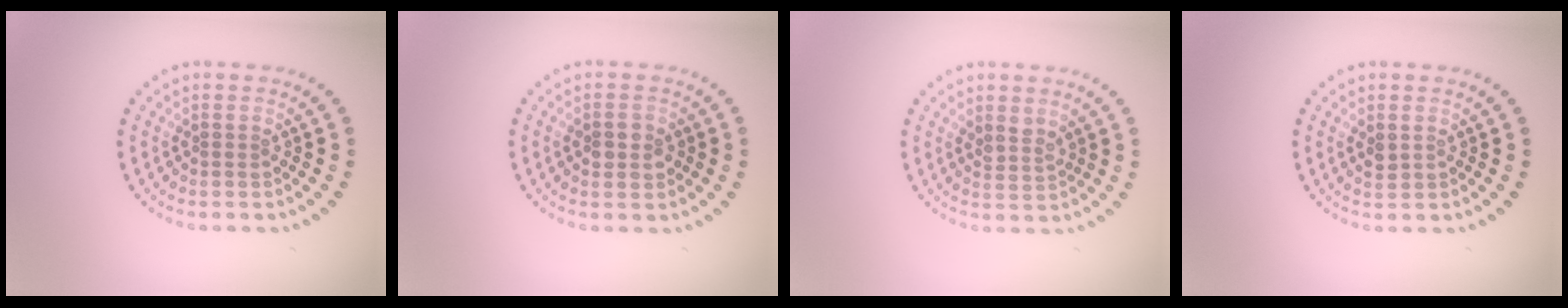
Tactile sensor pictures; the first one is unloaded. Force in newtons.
{"total": 2.0, "press": 2.0, "slide": 0.2}
{"total": 1.3, "press": 1.0, "slide": 0.7}
{"total": 1.1, "press": 1.1, "slide": 0.0}